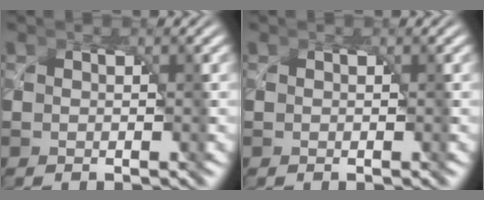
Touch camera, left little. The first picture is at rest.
{"total": 0.0}